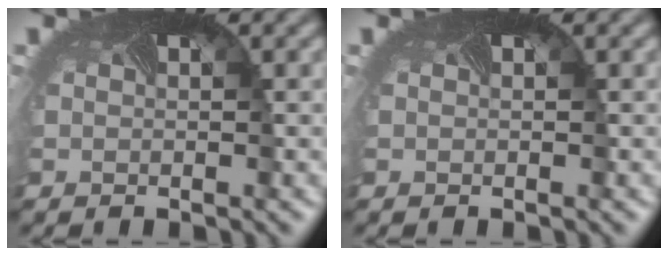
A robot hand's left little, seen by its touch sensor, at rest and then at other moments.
{"total": 0.0}